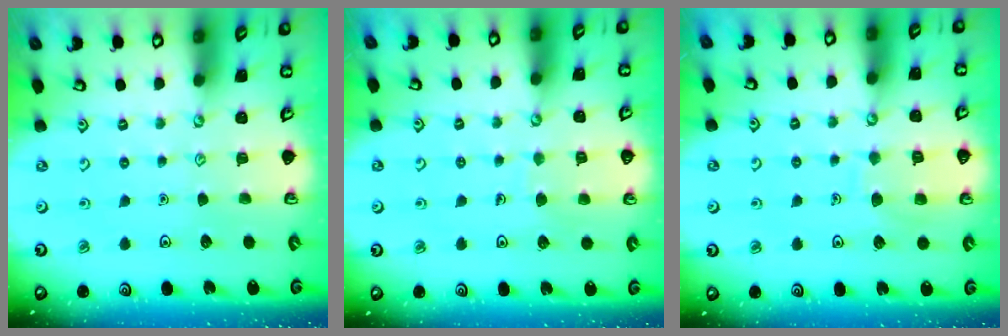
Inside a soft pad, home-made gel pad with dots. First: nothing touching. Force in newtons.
{"total": 3.9, "press": 3.9, "slide": 0.2}
{"total": 7.3, "press": 7.3, "slide": 0.7}